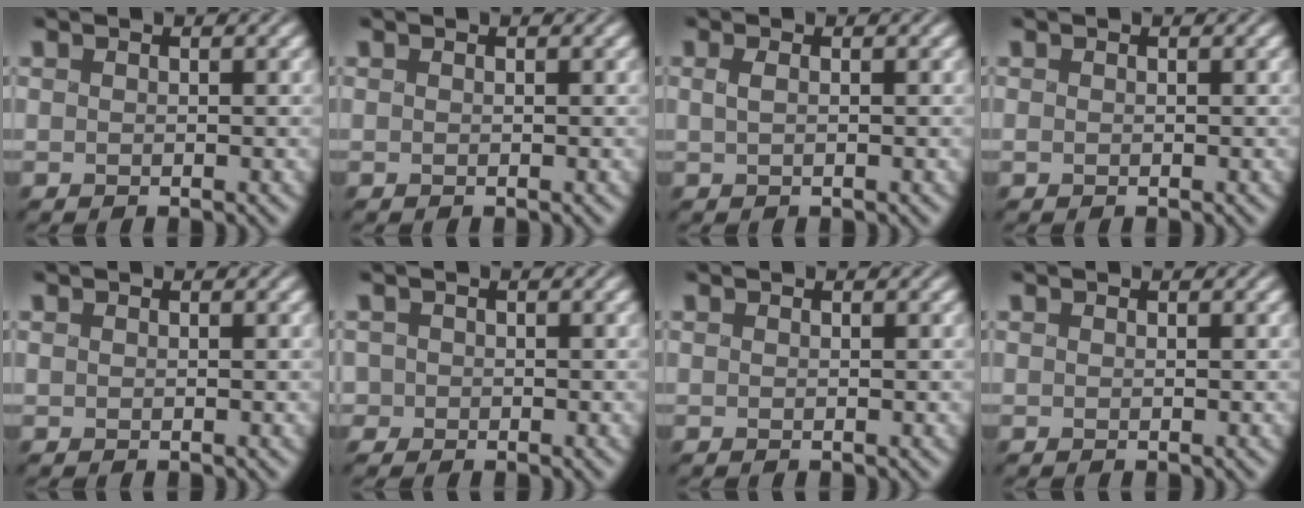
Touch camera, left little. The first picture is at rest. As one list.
[{"total": 0.0}, {"total": 0.9, "force": [-0.1, 0.3, 0.8], "torque": [-0.020, 0.000, -0.001]}, {"total": 0.0}, {"total": 0.0}, {"total": 1.2, "force": [-0.4, 1.2, 0.2], "torque": [0.003, 0.001, -0.010]}, {"total": 0.0}, {"total": 0.0}]